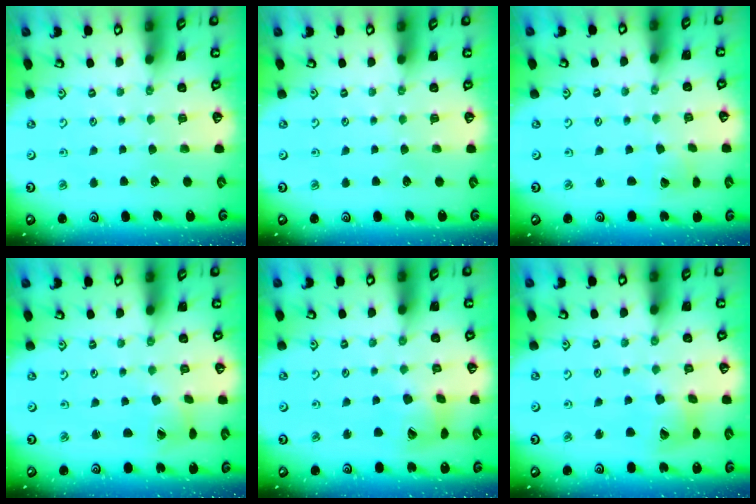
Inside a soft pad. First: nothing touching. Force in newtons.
{"total": 0.0}
{"total": 2.0, "press": 2.0, "slide": 0.1}
{"total": 2.4, "press": 2.4, "slide": 0.3}
{"total": 11.8, "press": 11.7, "slide": 1.5}
{"total": 11.7, "press": 11.6, "slide": 1.6}